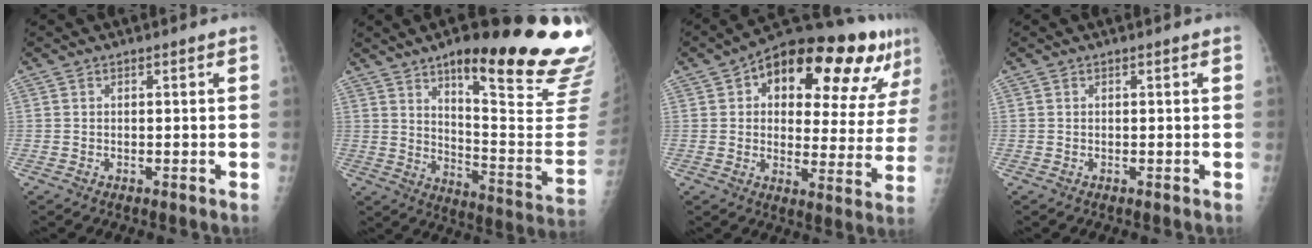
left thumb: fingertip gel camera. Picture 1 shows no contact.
{"total": 28.6, "force": [17.6, 5.7, 21.7], "torque": [-0.229, -0.084, 0.249]}
{"total": 23.6, "force": [11.5, 10.4, 17.7], "torque": [-0.208, 0.008, 0.164]}
{"total": 0.0}